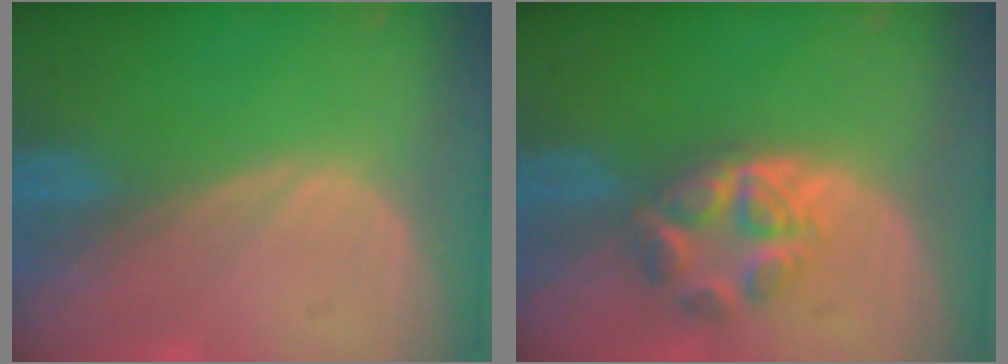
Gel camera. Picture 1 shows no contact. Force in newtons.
{"total": 5.4, "press": 5.2, "slide": 1.5}